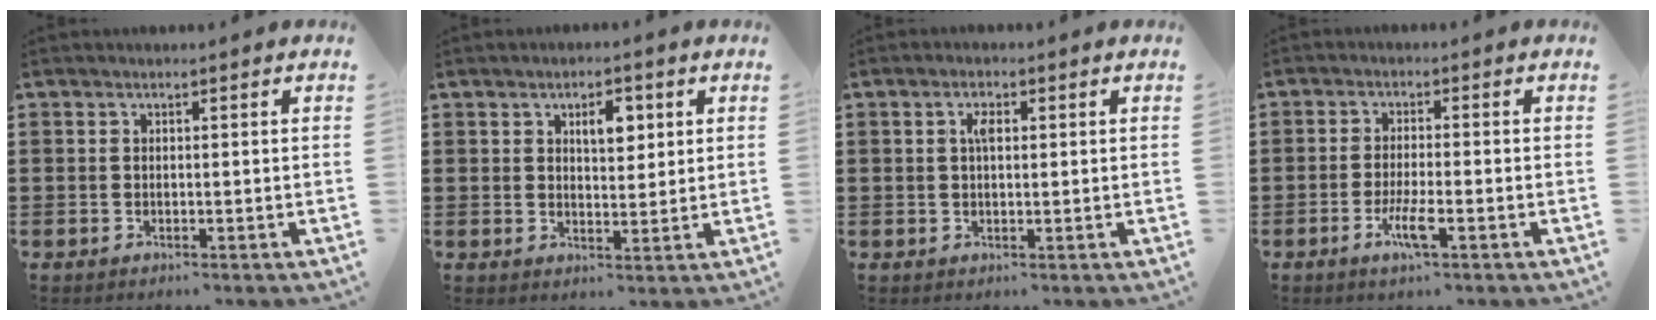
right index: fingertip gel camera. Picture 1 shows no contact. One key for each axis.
{"total": 4.2, "fx": 1.7, "fy": 2.1, "fz": 3.2, "tx": -0.046, "ty": 0.002, "tz": 0.022}
{"total": 2.3, "fx": 0.6, "fy": 1.0, "fz": 2.0, "tx": -0.043, "ty": 0.008, "tz": 0.008}
{"total": 4.4, "fx": -2.0, "fy": 0.7, "fz": 3.8, "tx": -0.084, "ty": -0.011, "tz": -0.040}